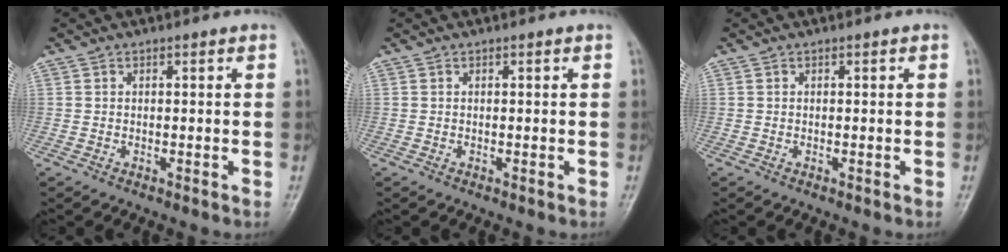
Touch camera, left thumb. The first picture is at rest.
{"total": 0.0}
{"total": 0.0}